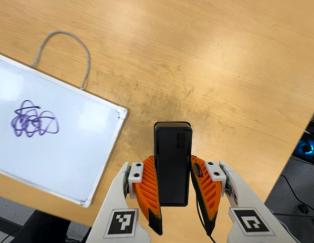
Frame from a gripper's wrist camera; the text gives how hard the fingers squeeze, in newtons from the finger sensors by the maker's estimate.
{"total": 4.6, "left": 3.1, "right": 6.2}